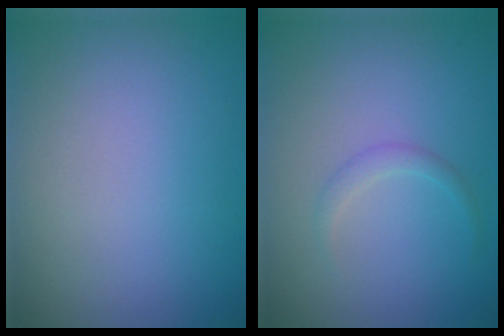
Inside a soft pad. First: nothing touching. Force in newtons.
{"total": 1.0, "press": 1.0, "slide": 0.1}